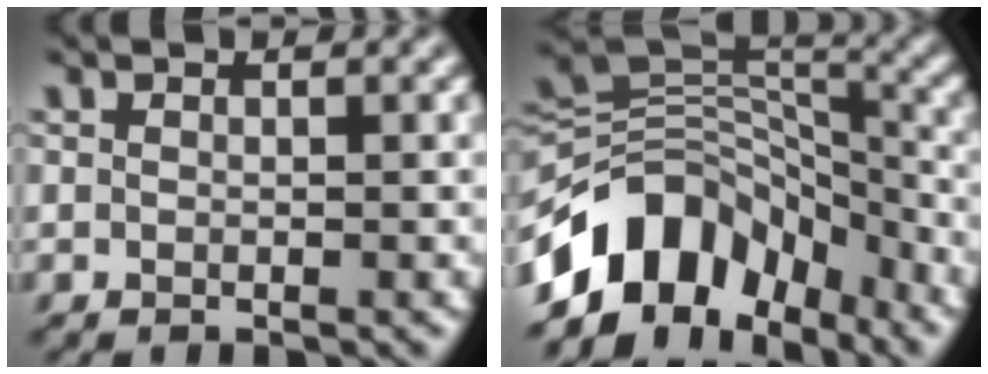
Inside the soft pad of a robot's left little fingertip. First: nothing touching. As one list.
[{"total": 9.9, "force": [-6.1, 6.2, 4.8], "torque": [-0.069, 0.021, -0.123]}]